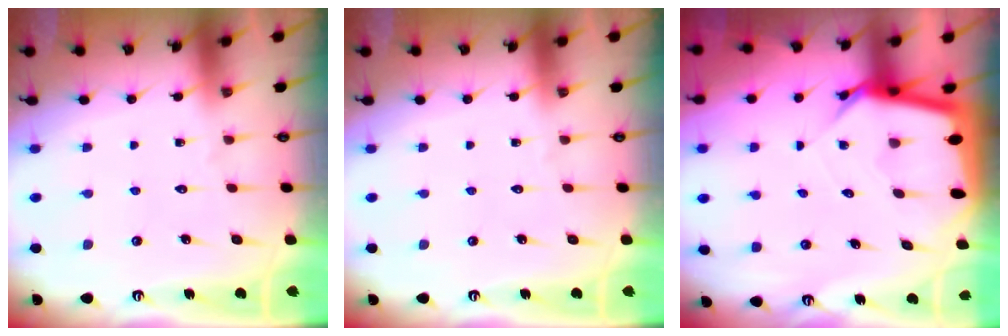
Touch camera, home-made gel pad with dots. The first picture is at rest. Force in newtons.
{"total": 0.0}
{"total": 7.4, "press": 7.4, "slide": 0.7}